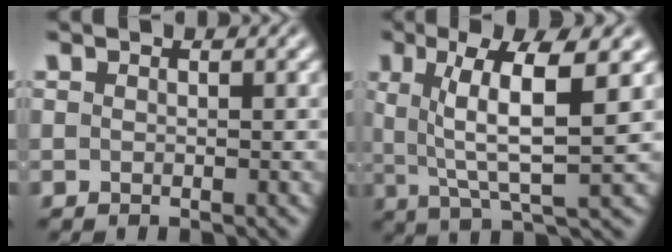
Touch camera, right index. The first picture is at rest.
{"total": 6.8, "force": [1.7, 1.7, 6.3], "torque": [-0.096, -0.003, 0.035]}